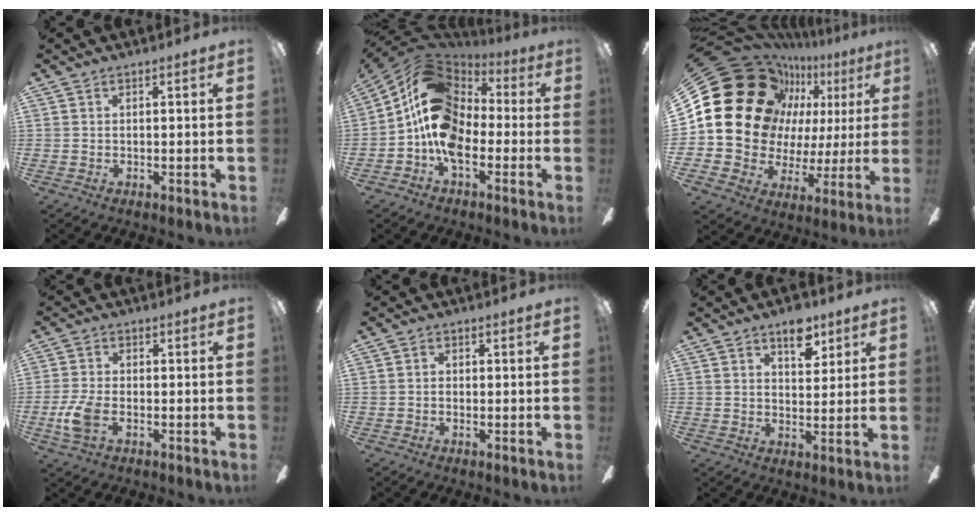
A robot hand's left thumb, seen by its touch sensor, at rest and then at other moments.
{"total": 15.3, "force": [-1.7, 10.9, 10.7], "torque": [-0.223, 0.020, -0.031]}
{"total": 24.5, "force": [11.2, 18.6, 11.2], "torque": [-0.203, -0.066, 0.242]}
{"total": 7.1, "force": [-2.1, 4.1, 5.4], "torque": [-0.107, 0.002, -0.039]}
{"total": 1.3, "force": [-0.2, 1.1, 0.8], "torque": [-0.015, 0.005, -0.005]}
{"total": 7.4, "force": [4.8, 4.0, 4.1], "torque": [-0.035, -0.023, 0.078]}